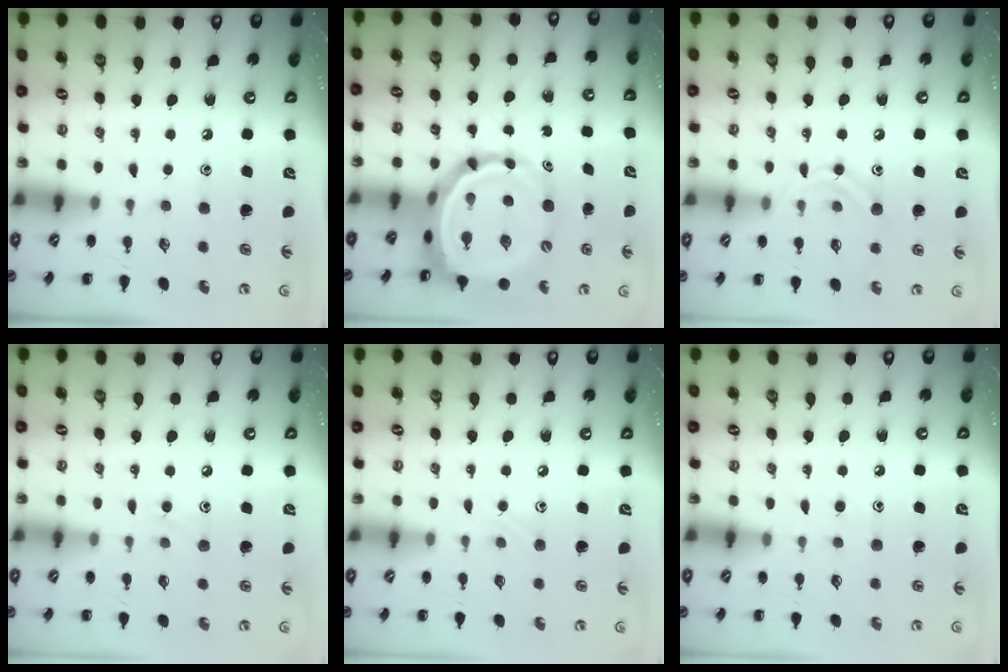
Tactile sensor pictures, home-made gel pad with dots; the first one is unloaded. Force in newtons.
{"total": 9.2, "press": 8.7, "slide": 2.8}
{"total": 8.9, "press": 8.9, "slide": 1.1}
{"total": 6.8, "press": 6.4, "slide": 2.3}
{"total": 4.1, "press": 3.9, "slide": 1.1}
{"total": 6.6, "press": 6.2, "slide": 2.3}